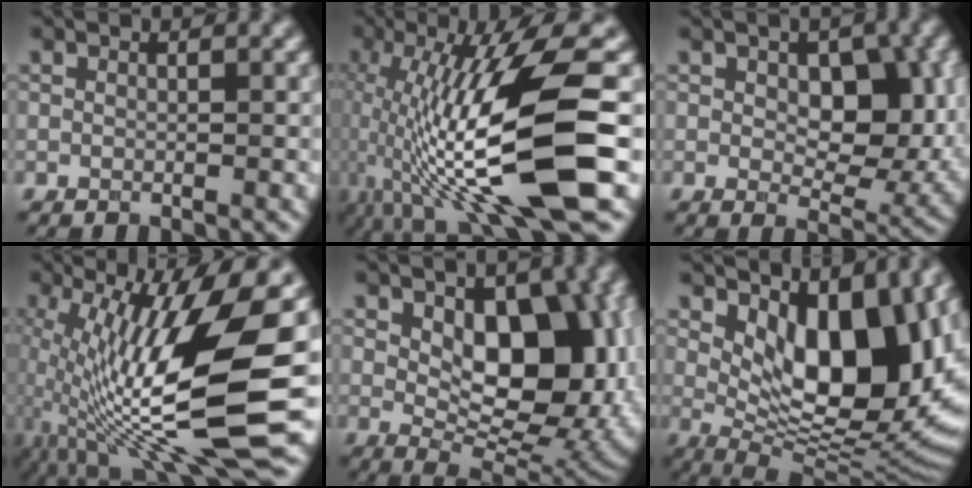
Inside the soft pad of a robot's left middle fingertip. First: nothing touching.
{"total": 13.5, "force": [-2.3, 2.6, 13.1], "torque": [-0.236, 0.002, -0.034]}
{"total": 7.8, "force": [1.1, 4.7, 6.2], "torque": [-0.080, -0.014, 0.022]}
{"total": 14.0, "force": [-1.2, 3.7, 13.4], "torque": [-0.256, -0.008, -0.019]}
{"total": 11.2, "force": [1.6, 6.7, 8.8], "torque": [-0.111, -0.011, 0.029]}
{"total": 12.4, "force": [3.2, 6.2, 10.3], "torque": [-0.130, -0.018, 0.062]}